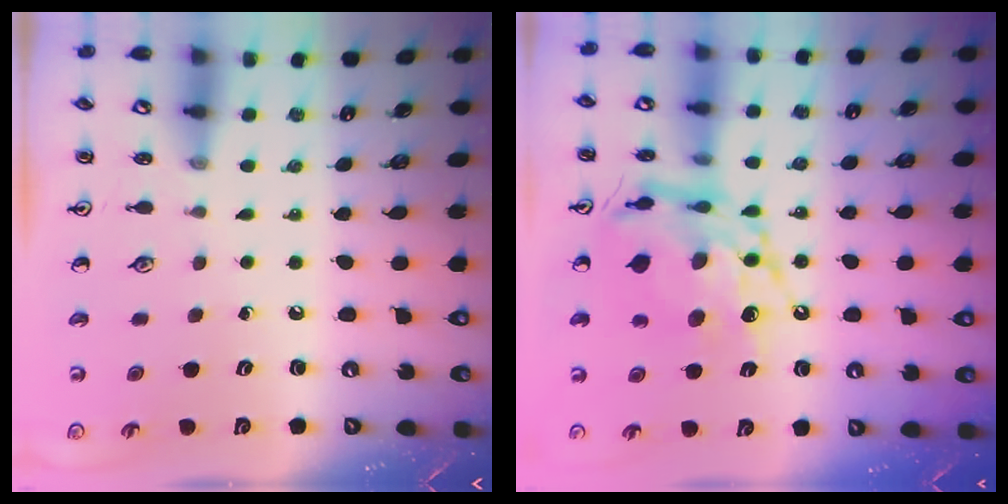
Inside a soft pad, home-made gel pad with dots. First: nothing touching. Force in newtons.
{"total": 15.7, "press": 15.6, "slide": 1.7}